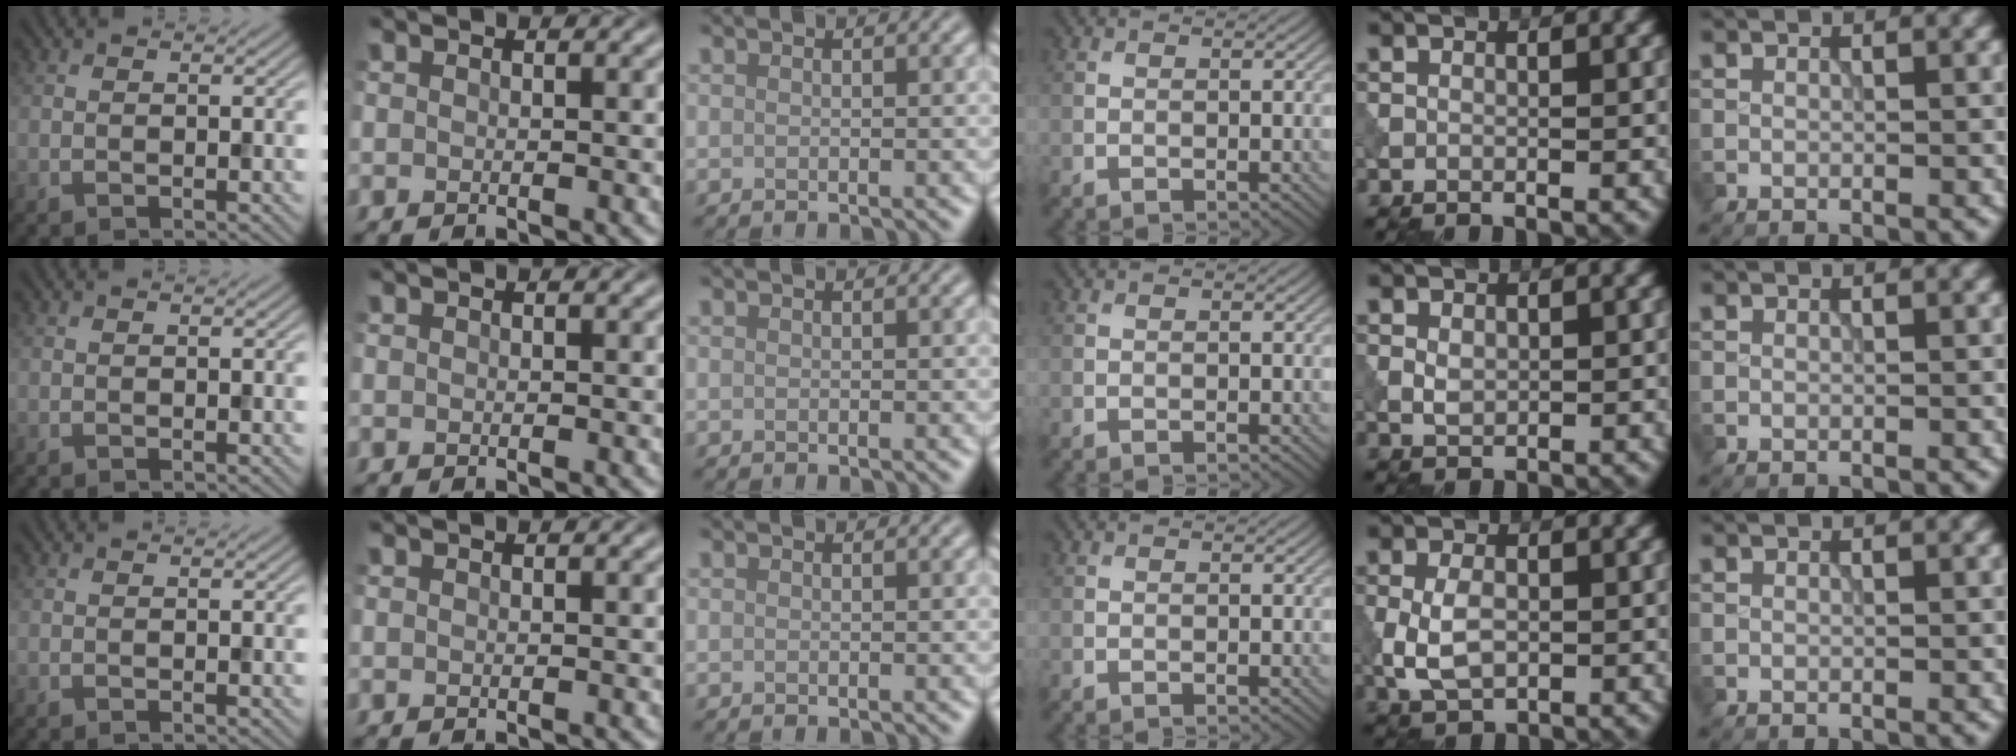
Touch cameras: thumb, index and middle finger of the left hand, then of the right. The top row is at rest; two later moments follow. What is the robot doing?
{"motion": "press", "object": "tv remote"}